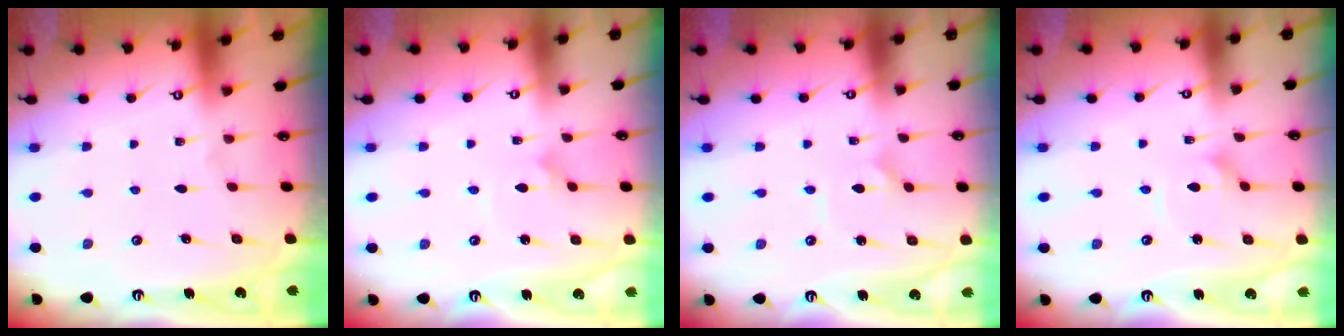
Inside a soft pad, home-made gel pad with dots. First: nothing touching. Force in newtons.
{"total": 2.3, "press": 2.3, "slide": 0.1}
{"total": 1.8, "press": 1.7, "slide": 0.5}
{"total": 1.7, "press": 1.7, "slide": 0.2}